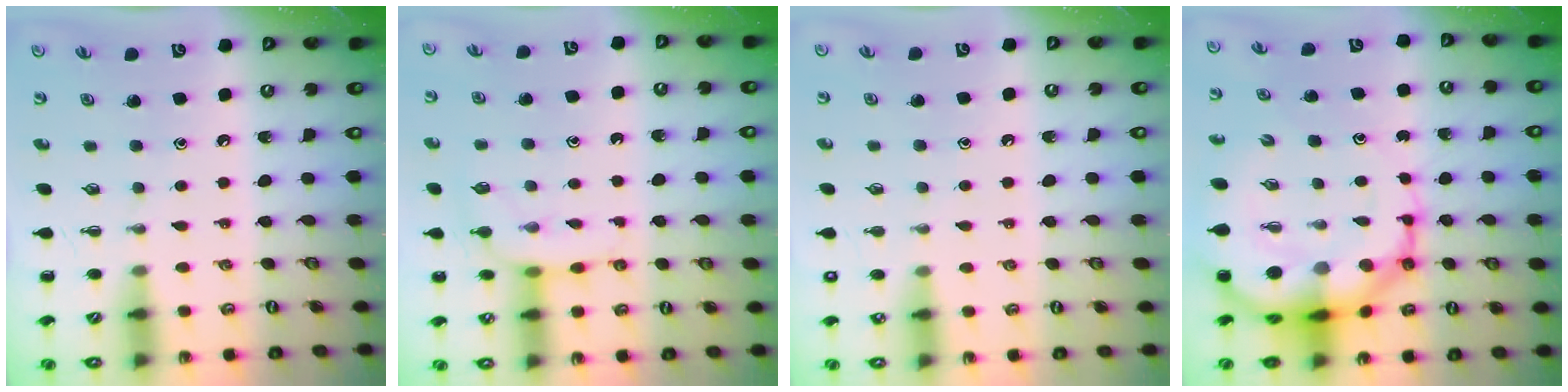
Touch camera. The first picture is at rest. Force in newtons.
{"total": 7.7, "press": 7.7, "slide": 0.8}
{"total": 1.4, "press": 1.4, "slide": 0.1}
{"total": 17.0, "press": 16.4, "slide": 4.4}